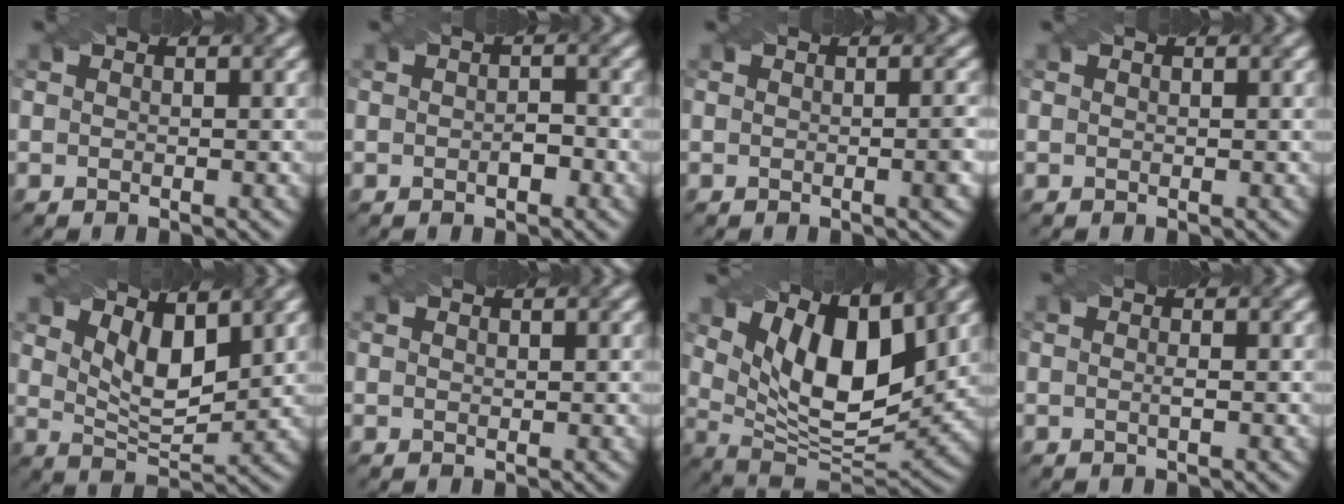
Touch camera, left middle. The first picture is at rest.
{"total": 1.3, "force": [-0.5, 0.6, 1.0], "torque": [-0.017, 0.001, -0.007]}
{"total": 1.5, "force": [-0.3, 0.2, 1.5], "torque": [-0.017, 0.001, -0.007]}
{"total": 0.0}
{"total": 4.8, "force": [2.2, 2.0, 3.7], "torque": [-0.077, -0.010, 0.040]}
{"total": 0.0}
{"total": 10.4, "force": [4.5, 4.5, 8.3], "torque": [-0.143, -0.003, 0.077]}
{"total": 0.7, "force": [-0.2, 0.0, 0.6], "torque": [-0.012, -0.001, -0.004]}